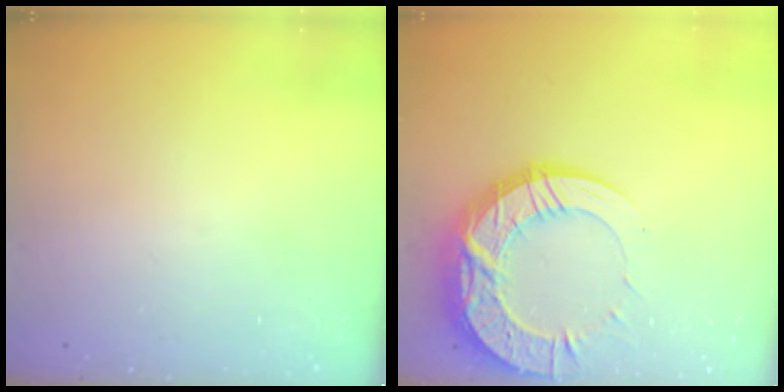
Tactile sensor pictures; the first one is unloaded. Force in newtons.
{"total": 20.3, "press": 20.2, "slide": 1.7}